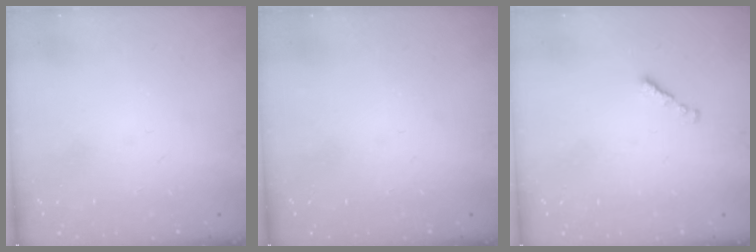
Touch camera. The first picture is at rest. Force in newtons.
{"total": 0.0}
{"total": 1.3, "press": 1.1, "slide": 0.6}